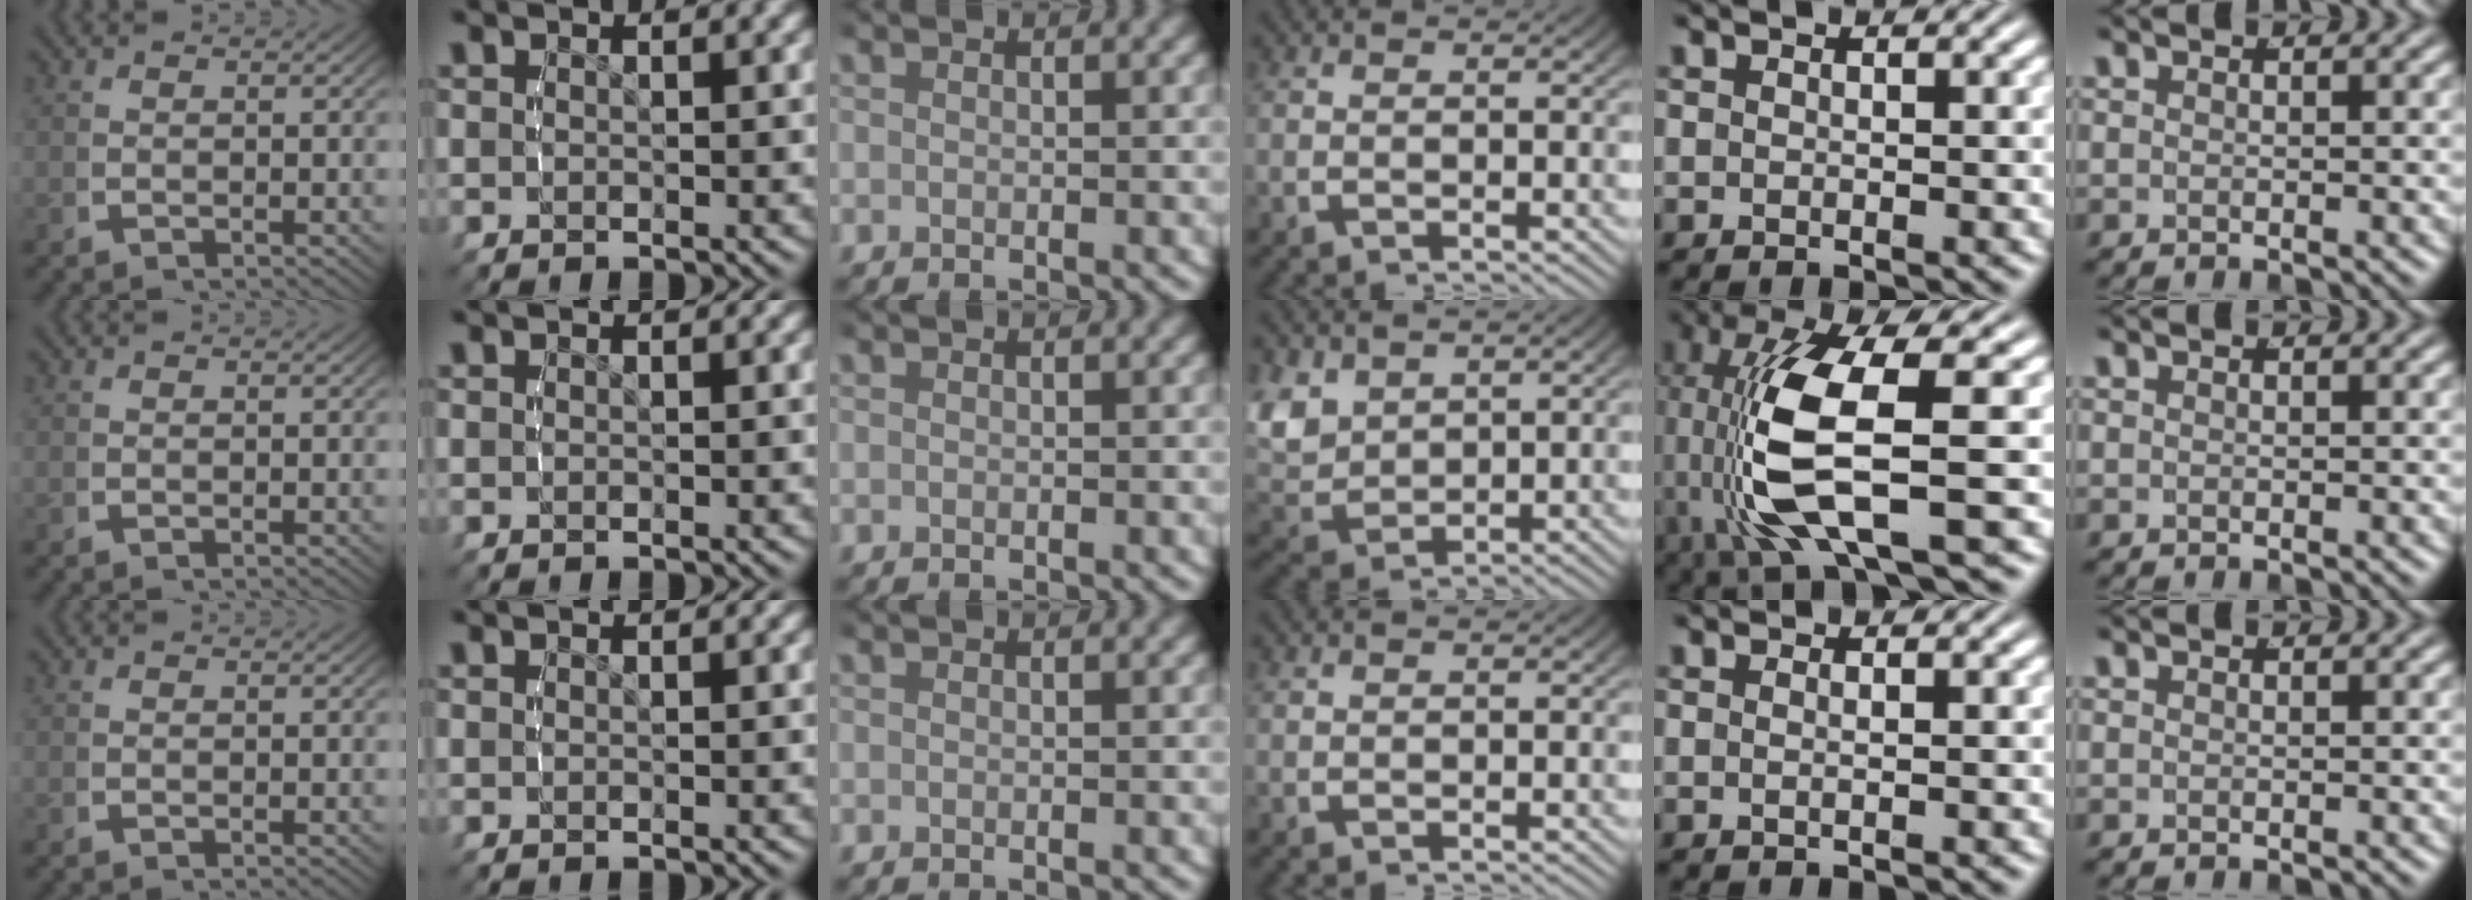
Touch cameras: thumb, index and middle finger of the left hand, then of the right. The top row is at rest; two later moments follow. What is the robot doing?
{"motion": "lift_and_place", "object": "pen"}